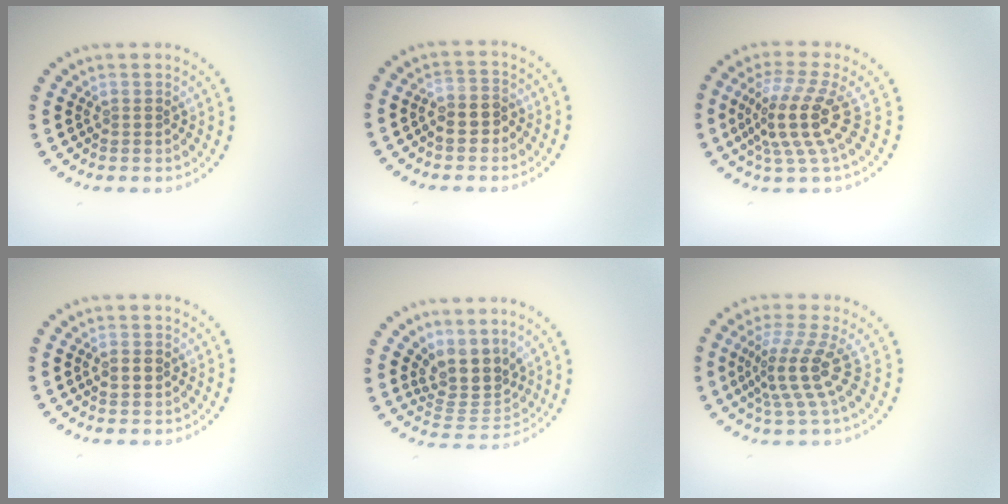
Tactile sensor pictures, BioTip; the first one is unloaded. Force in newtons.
{"total": 2.6, "press": 2.5, "slide": 0.8}
{"total": 4.8, "press": 3.5, "slide": 3.2}
{"total": 2.0, "press": 2.0, "slide": 0.2}
{"total": 4.1, "press": 3.2, "slide": 2.5}
{"total": 4.1, "press": 2.8, "slide": 2.9}